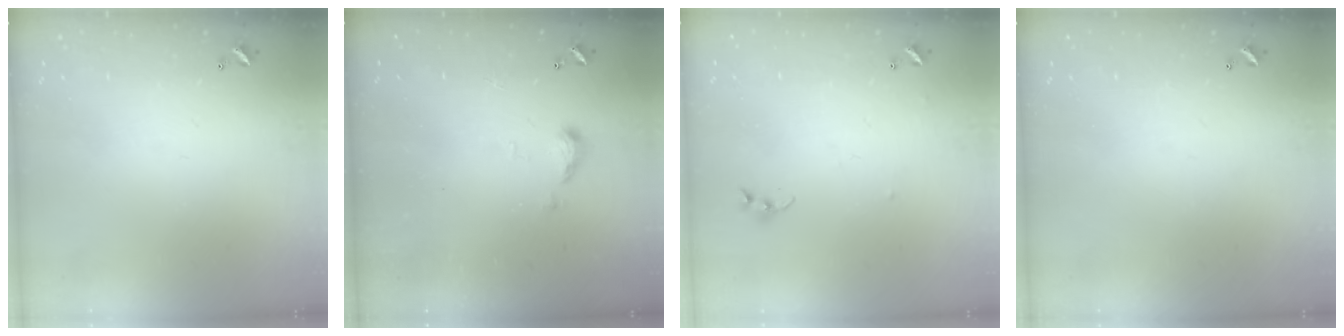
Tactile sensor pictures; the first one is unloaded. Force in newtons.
{"total": 3.8, "press": 3.7, "slide": 0.6}
{"total": 5.1, "press": 5.0, "slide": 0.5}
{"total": 0.0}